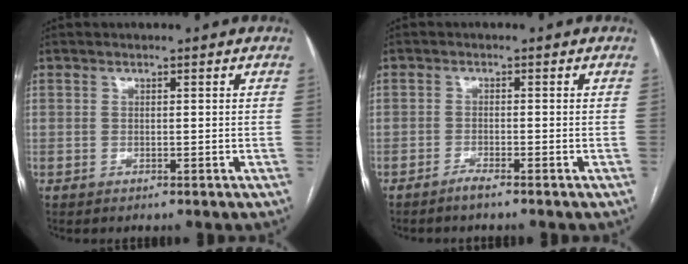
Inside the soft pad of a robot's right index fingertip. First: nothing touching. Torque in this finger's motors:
{"motor_torque": [-0.22, -0.17, 0.09, 0.02]}